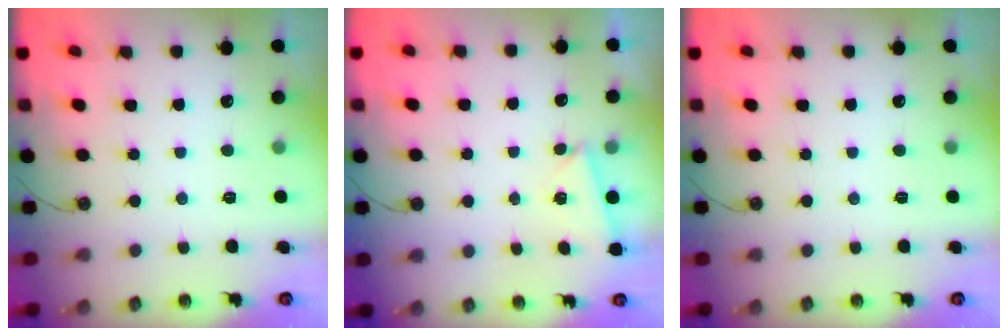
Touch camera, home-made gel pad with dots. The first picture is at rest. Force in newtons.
{"total": 2.6, "press": 1.6, "slide": 2.0}
{"total": 0.0}